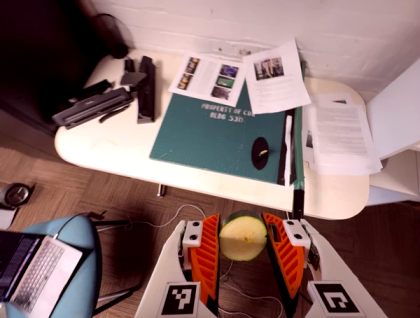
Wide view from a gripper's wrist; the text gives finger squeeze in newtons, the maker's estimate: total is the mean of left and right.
{"total": 9.5, "left": 9.6, "right": 9.5}